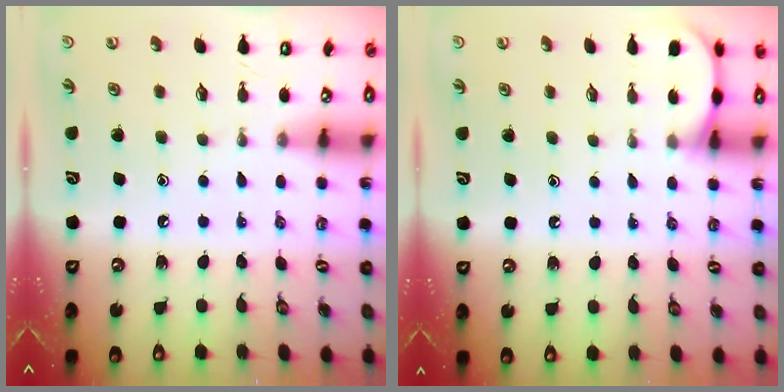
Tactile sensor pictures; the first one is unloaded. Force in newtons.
{"total": 3.9, "press": 3.8, "slide": 0.5}